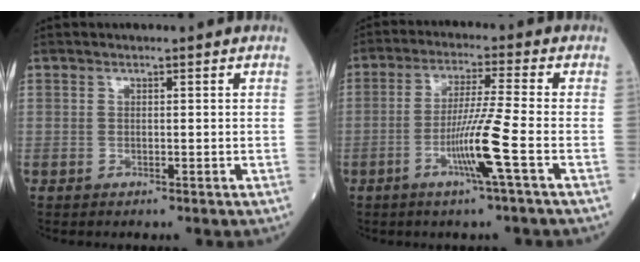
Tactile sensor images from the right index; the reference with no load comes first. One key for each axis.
{"total": 8.2, "fx": -3.0, "fy": -1.7, "fz": 7.4, "tx": -0.144, "ty": -0.010, "tz": -0.058}